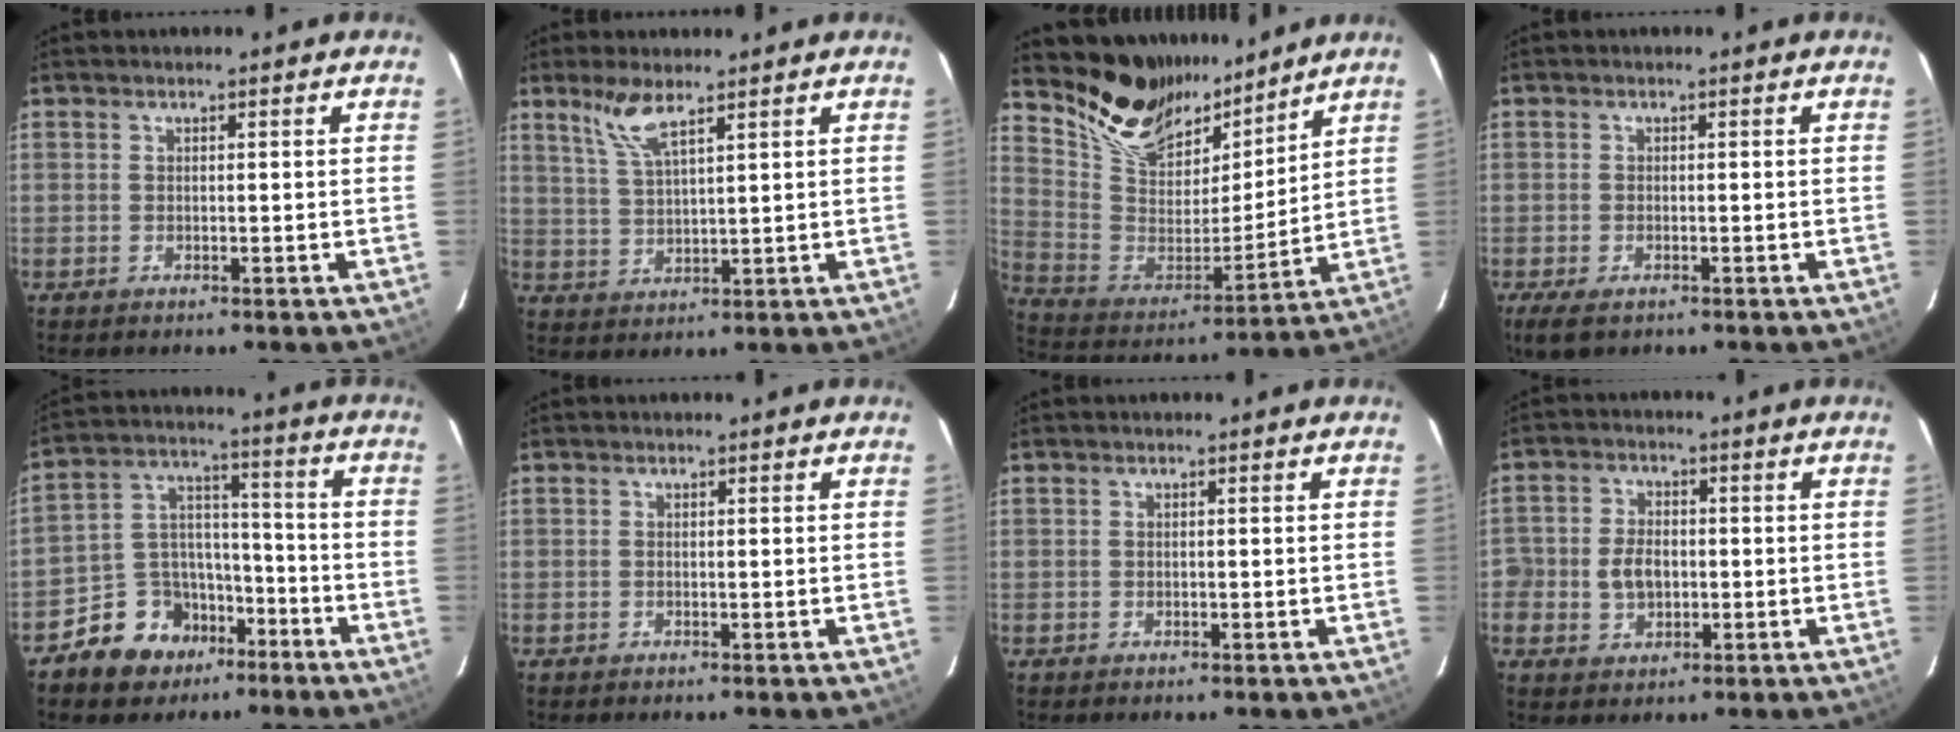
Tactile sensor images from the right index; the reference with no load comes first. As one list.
[{"total": 5.8, "force": [4.1, 1.0, 4.0], "torque": [-0.084, 0.001, 0.088]}, {"total": 17.3, "force": [14.1, 8.0, 6.0], "torque": [-0.149, -0.003, 0.271]}, {"total": 3.9, "force": [-2.1, 2.2, 2.4], "torque": [-0.054, -0.013, -0.036]}, {"total": 11.7, "force": [-7.4, 8.5, 3.3], "torque": [-0.077, 0.048, -0.110]}, {"total": 0.0}, {"total": 0.0}, {"total": 5.8, "force": [-1.0, 4.7, 3.3], "torque": [-0.070, 0.010, -0.015]}]